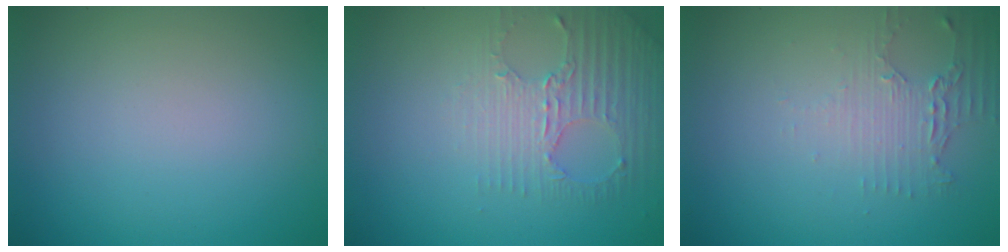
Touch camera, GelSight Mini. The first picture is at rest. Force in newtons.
{"total": 2.8, "press": 2.5, "slide": 1.3}
{"total": 2.1, "press": 1.6, "slide": 1.4}